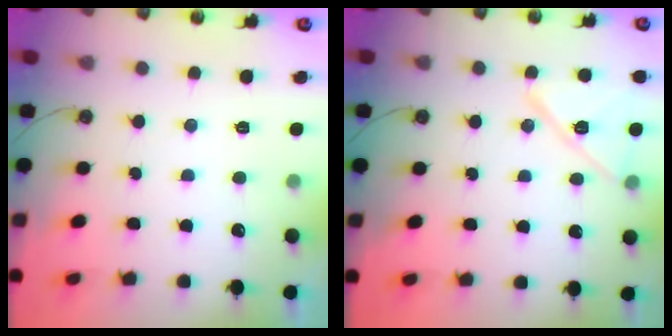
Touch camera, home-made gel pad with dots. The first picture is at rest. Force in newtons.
{"total": 12.7, "press": 12.5, "slide": 2.5}